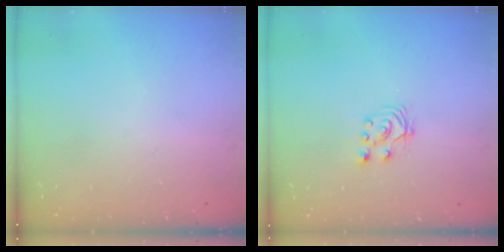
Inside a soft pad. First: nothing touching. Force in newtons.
{"total": 3.1, "press": 3.0, "slide": 0.7}